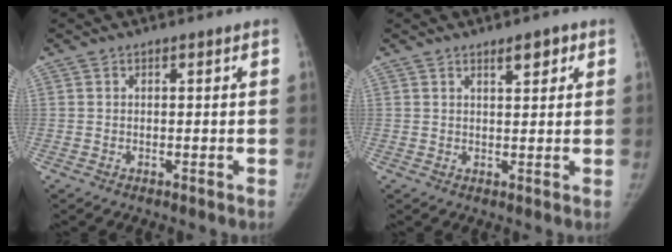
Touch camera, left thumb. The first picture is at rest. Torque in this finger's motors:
{"motor_torque": [-0.07, -0.01, 0.18, 0.33, -0.01]}